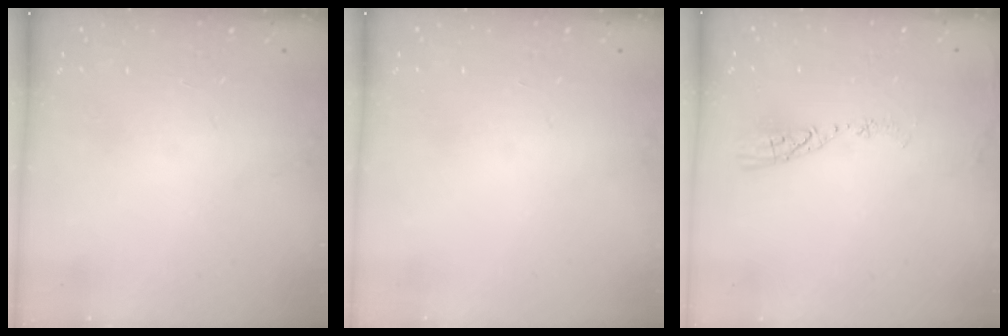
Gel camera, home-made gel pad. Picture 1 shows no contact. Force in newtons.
{"total": 0.0}
{"total": 5.0, "press": 5.0, "slide": 0.6}